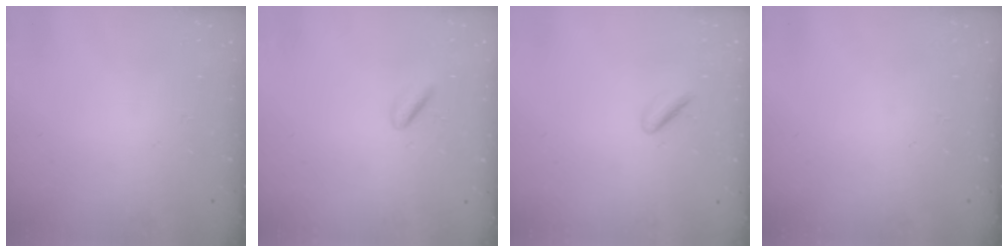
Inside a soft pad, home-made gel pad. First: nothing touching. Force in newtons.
{"total": 2.6, "press": 2.5, "slide": 1.0}
{"total": 2.0, "press": 1.9, "slide": 0.6}
{"total": 0.0}